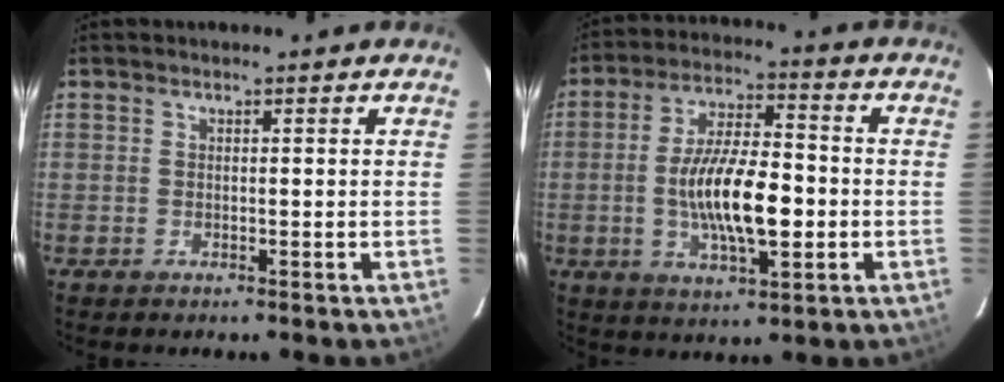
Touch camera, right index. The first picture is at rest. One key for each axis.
{"total": 14.0, "fx": -2.5, "fy": 4.6, "fz": 13.0, "tx": -0.243, "ty": -0.004, "tz": -0.042}